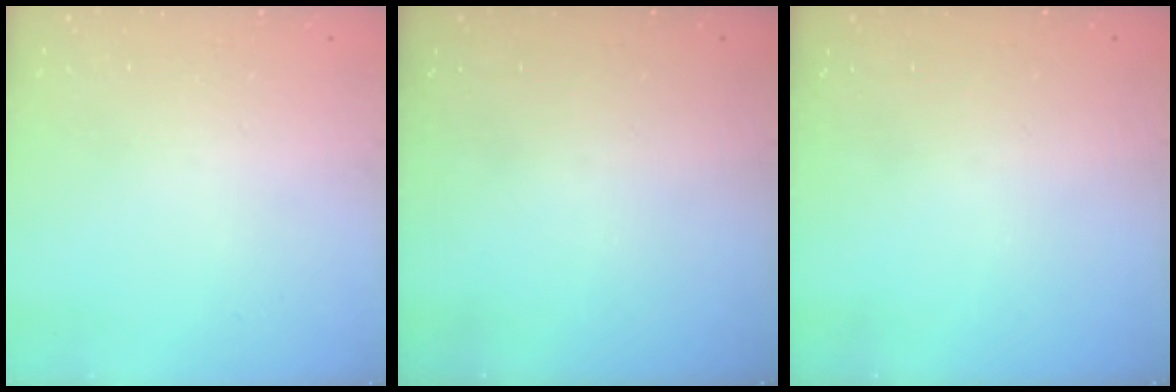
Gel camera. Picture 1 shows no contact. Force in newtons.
{"total": 0.0}
{"total": 0.0}